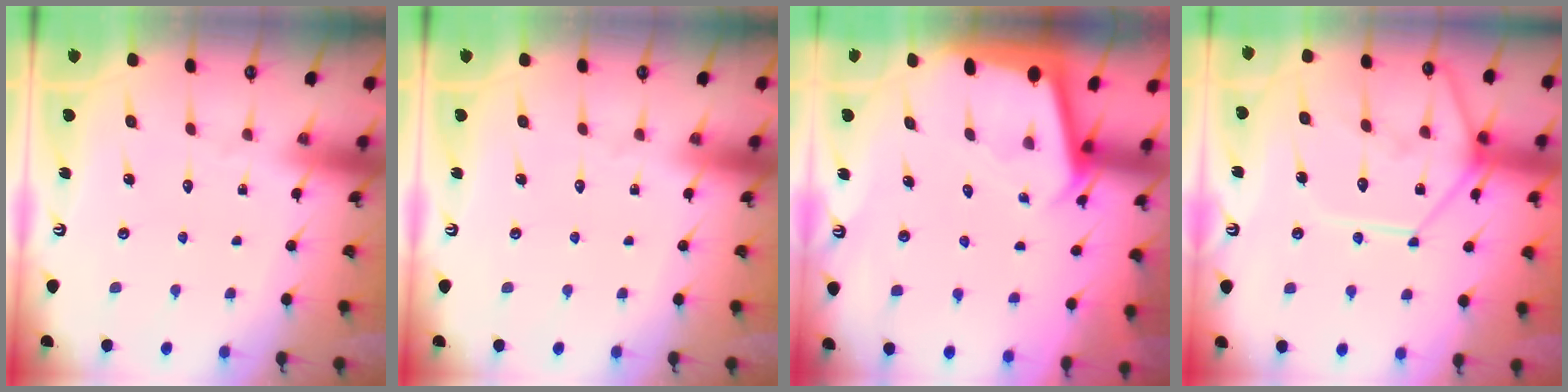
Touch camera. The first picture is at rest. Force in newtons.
{"total": 0.0}
{"total": 2.0, "press": 2.0, "slide": 0.1}
{"total": 14.8, "press": 14.7, "slide": 1.4}